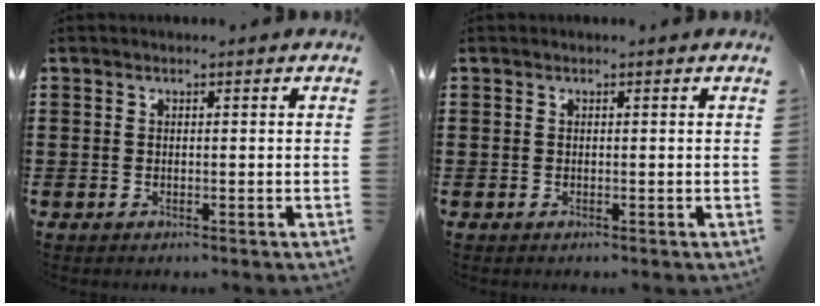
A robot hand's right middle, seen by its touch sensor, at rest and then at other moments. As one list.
[{"total": 0.0}]